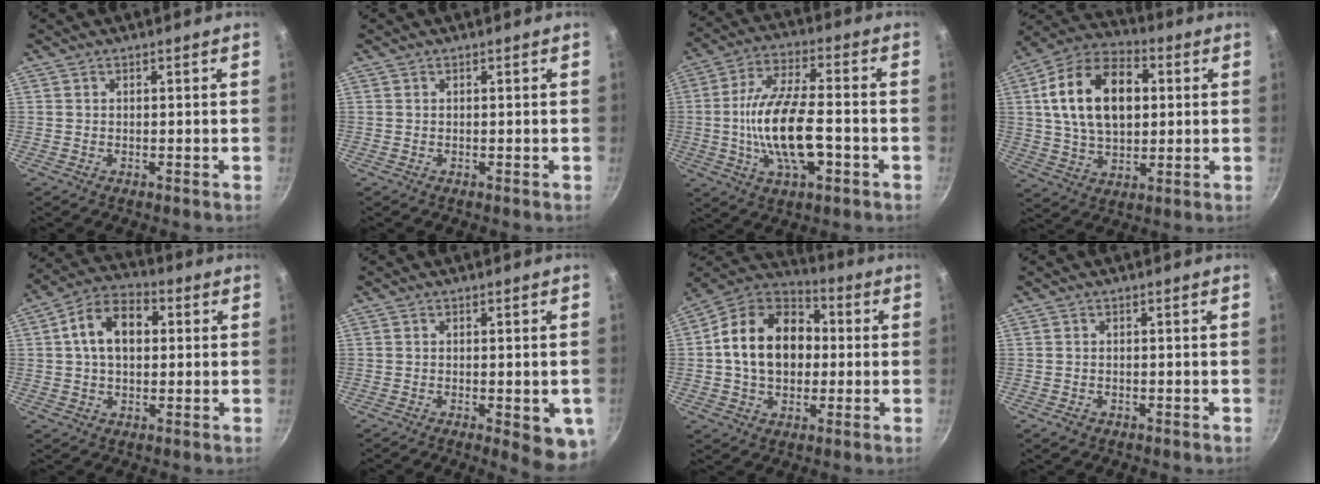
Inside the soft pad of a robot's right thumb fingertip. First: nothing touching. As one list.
[{"total": 0.0}, {"total": 16.0, "force": [-3.5, 6.5, 14.1], "torque": [-0.257, 0.024, -0.069]}, {"total": 19.1, "force": [3.4, 12.1, 14.3], "torque": [-0.224, 0.015, 0.049]}, {"total": 11.7, "force": [1.9, 7.7, 8.6], "torque": [-0.118, 0.025, 0.017]}, {"total": 7.5, "force": [-2.2, 2.4, 6.8], "torque": [-0.065, -0.001, -0.024]}, {"total": 18.4, "force": [1.1, 13.5, 12.5], "torque": [-0.188, 0.032, 0.005]}, {"total": 1.6, "force": [-0.9, 1.2, 0.7], "torque": [-0.014, 0.003, -0.012]}]